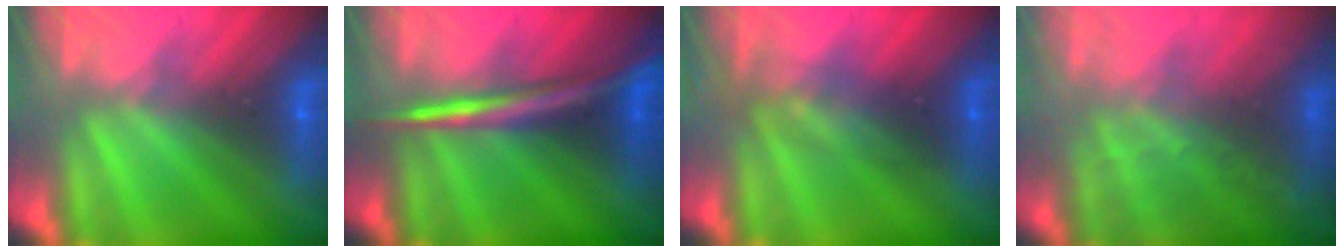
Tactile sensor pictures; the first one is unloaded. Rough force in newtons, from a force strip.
{"total": 2.9}
{"total": 2.9}
{"total": 7.1}